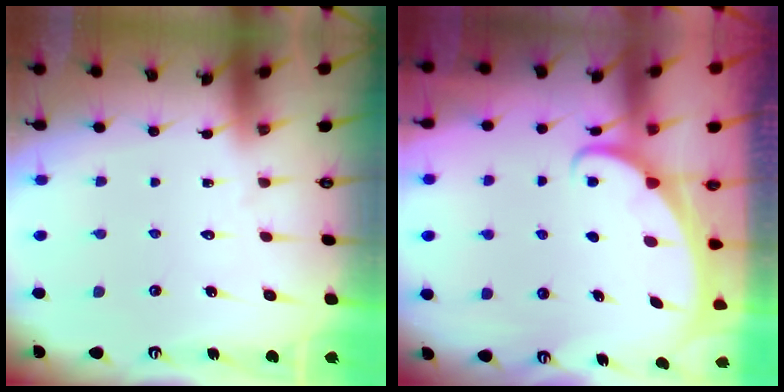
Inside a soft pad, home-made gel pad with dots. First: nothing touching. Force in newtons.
{"total": 2.2, "press": 2.2, "slide": 0.3}